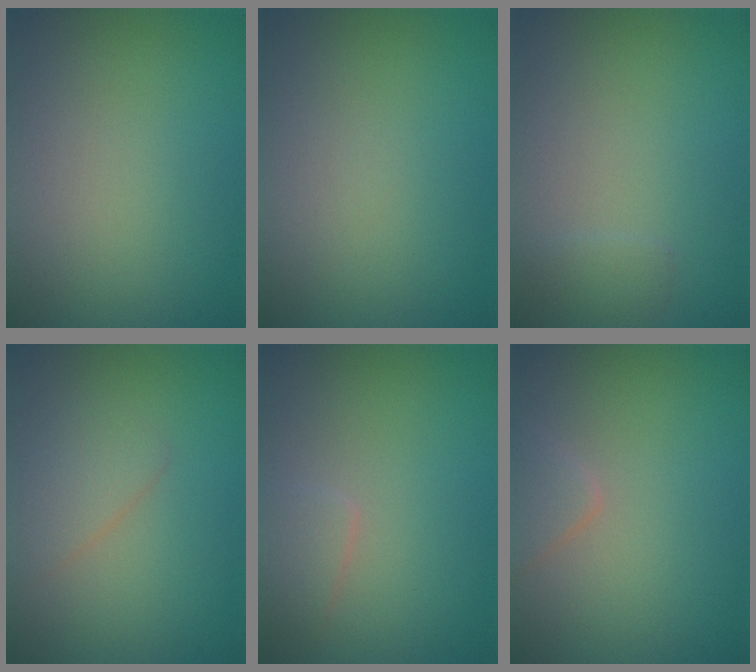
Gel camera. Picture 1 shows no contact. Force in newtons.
{"total": 0.0}
{"total": 1.0, "press": 1.0, "slide": 0.1}
{"total": 1.9, "press": 1.8, "slide": 0.1}
{"total": 1.5, "press": 1.5, "slide": 0.1}
{"total": 1.6, "press": 1.6, "slide": 0.1}